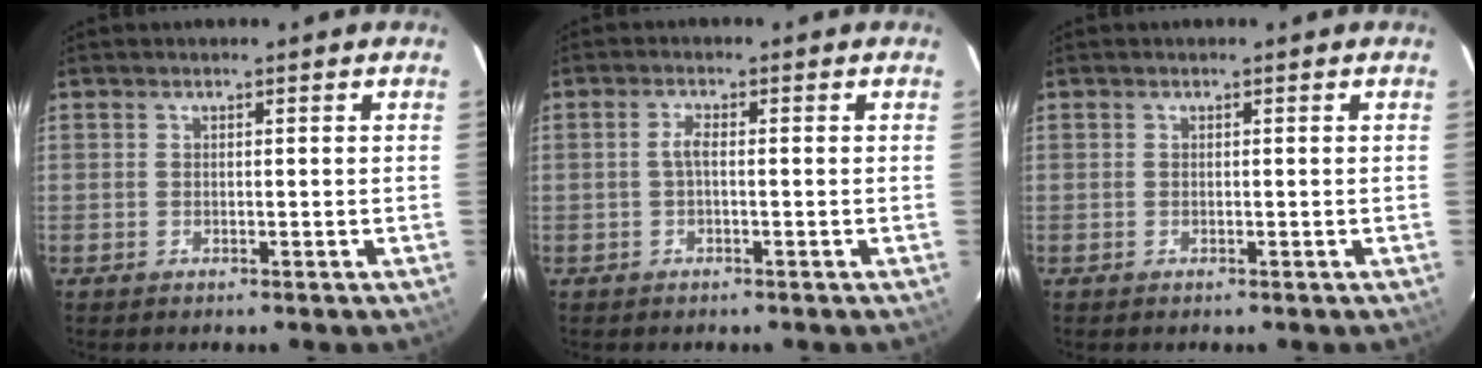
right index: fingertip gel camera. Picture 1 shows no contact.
{"total": 1.7, "force": [-0.3, 0.4, 1.6], "torque": [-0.034, 0.006, -0.008]}
{"total": 0.0}